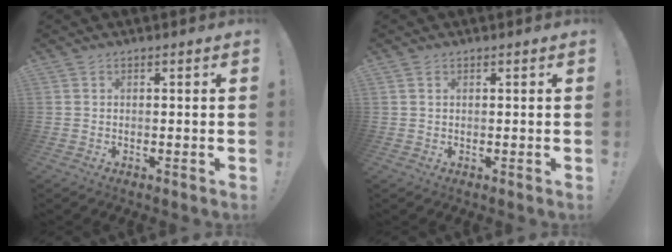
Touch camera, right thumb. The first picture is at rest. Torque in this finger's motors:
{"motor_torque": [-0.04, -0.11, -0.35, 0.34, 0.05]}